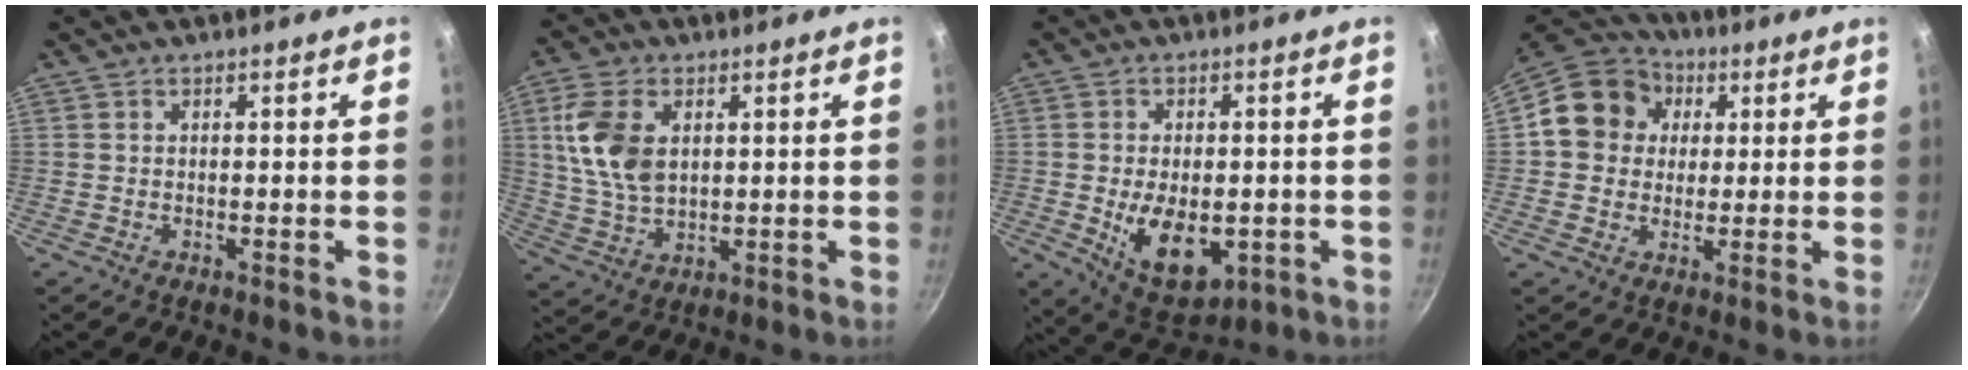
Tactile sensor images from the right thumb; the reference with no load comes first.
{"total": 11.2, "force": [2.8, 6.9, 8.3], "torque": [-0.154, -0.013, 0.059]}
{"total": 12.2, "force": [-2.5, 7.1, 9.6], "torque": [-0.125, -0.005, -0.020]}
{"total": 12.7, "force": [2.7, 11.2, 5.4], "torque": [-0.066, 0.017, 0.028]}